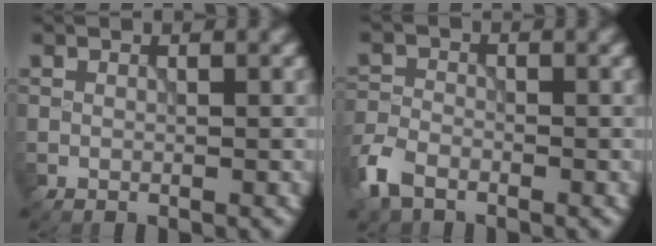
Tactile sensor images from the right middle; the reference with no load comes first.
{"total": 3.6, "force": [-2.5, 1.9, 1.7], "torque": [-0.041, -0.006, -0.065]}